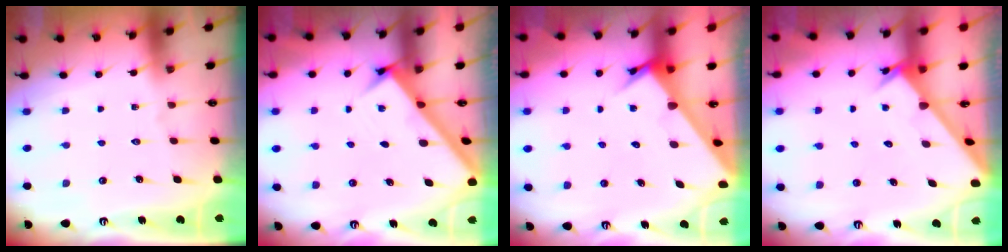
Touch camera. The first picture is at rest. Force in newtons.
{"total": 2.7, "press": 2.7, "slide": 0.3}
{"total": 3.6, "press": 3.6, "slide": 0.3}
{"total": 3.8, "press": 3.8, "slide": 0.3}